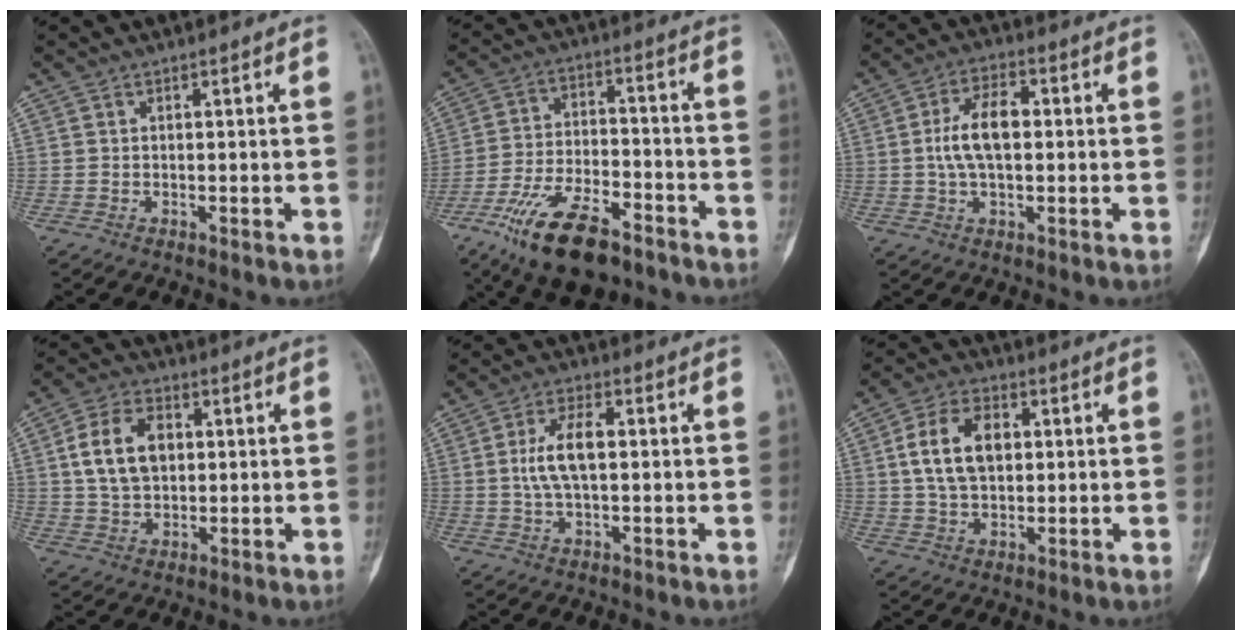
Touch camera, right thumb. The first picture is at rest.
{"total": 16.8, "force": [-10.5, 7.1, 11.0], "torque": [-0.195, 0.048, -0.181]}
{"total": 8.8, "force": [0.4, 4.6, 7.5], "torque": [-0.139, 0.017, 0.004]}
{"total": 11.0, "force": [2.1, 7.5, 7.8], "torque": [-0.128, 0.007, 0.039]}
{"total": 7.7, "force": [0.6, 3.4, 6.9], "torque": [-0.139, 0.014, 0.008]}
{"total": 11.3, "force": [2.1, 7.3, 8.3], "torque": [-0.135, 0.007, 0.038]}